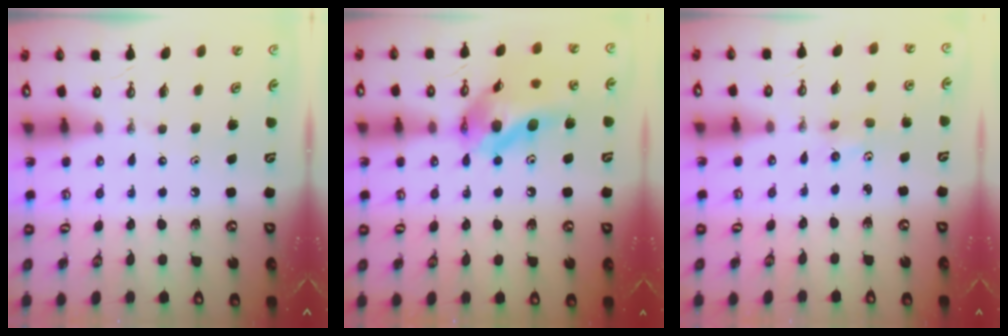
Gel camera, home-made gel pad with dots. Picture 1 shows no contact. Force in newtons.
{"total": 15.6, "press": 15.5, "slide": 1.7}
{"total": 4.7, "press": 4.0, "slide": 2.4}